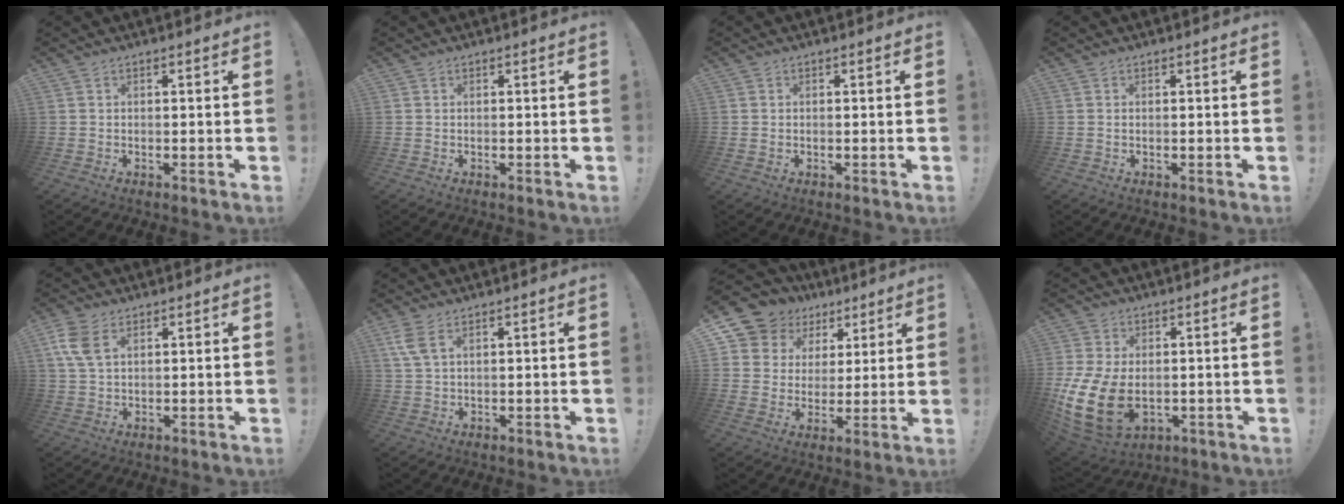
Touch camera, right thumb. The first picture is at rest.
{"total": 0.0}
{"total": 0.0}
{"total": 0.0}
{"total": 7.1, "force": [3.0, 4.0, 5.1], "torque": [-0.101, -0.004, 0.056]}
{"total": 5.0, "force": [2.3, 1.9, 3.9], "torque": [-0.082, -0.007, 0.043]}
{"total": 10.7, "force": [6.1, 8.4, 2.5], "torque": [-0.047, -0.046, 0.128]}
{"total": 16.7, "force": [-2.7, 10.9, 12.4], "torque": [-0.239, 0.009, -0.035]}